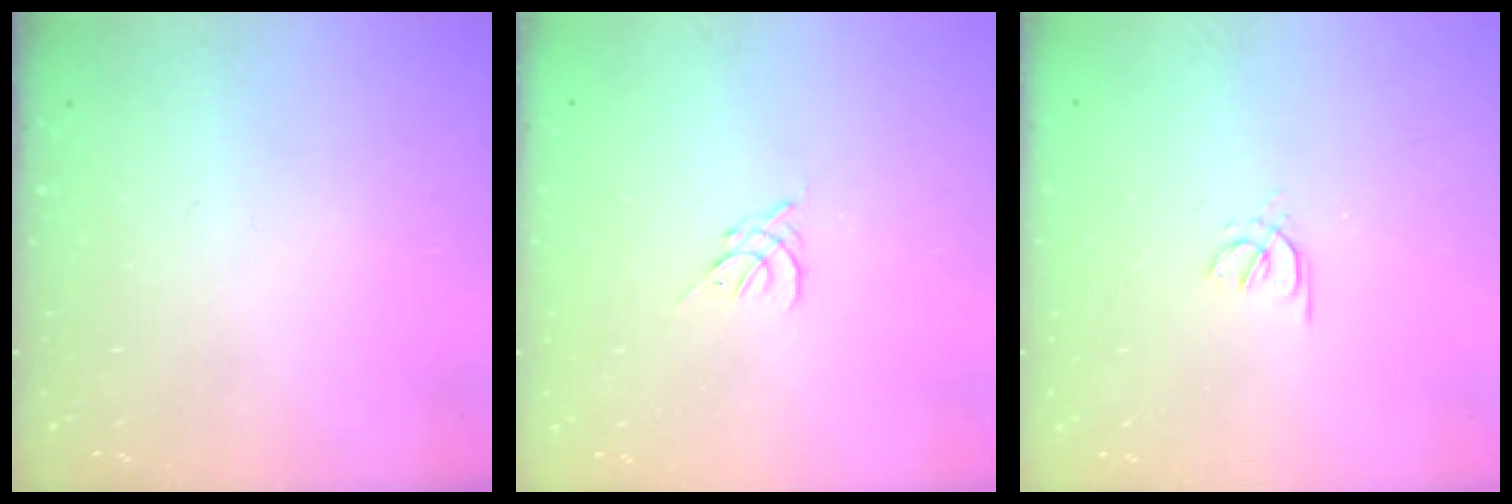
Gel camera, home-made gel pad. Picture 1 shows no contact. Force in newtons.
{"total": 1.8, "press": 1.7, "slide": 0.5}
{"total": 1.2, "press": 1.2, "slide": 0.4}